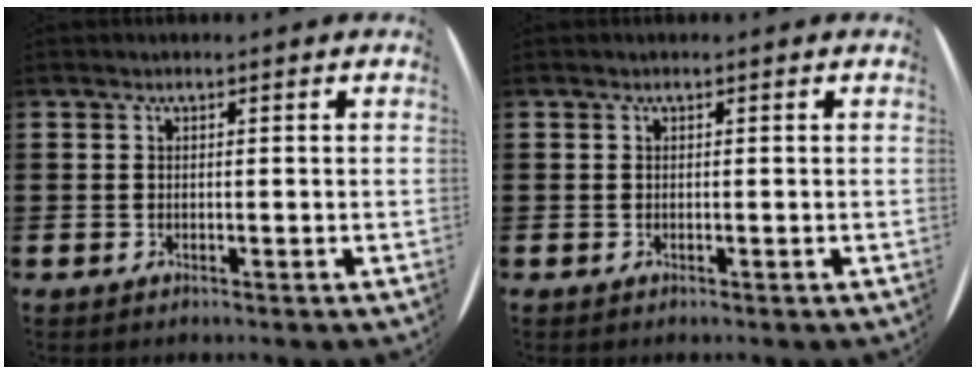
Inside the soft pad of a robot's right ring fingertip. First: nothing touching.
{"total": 0.0}